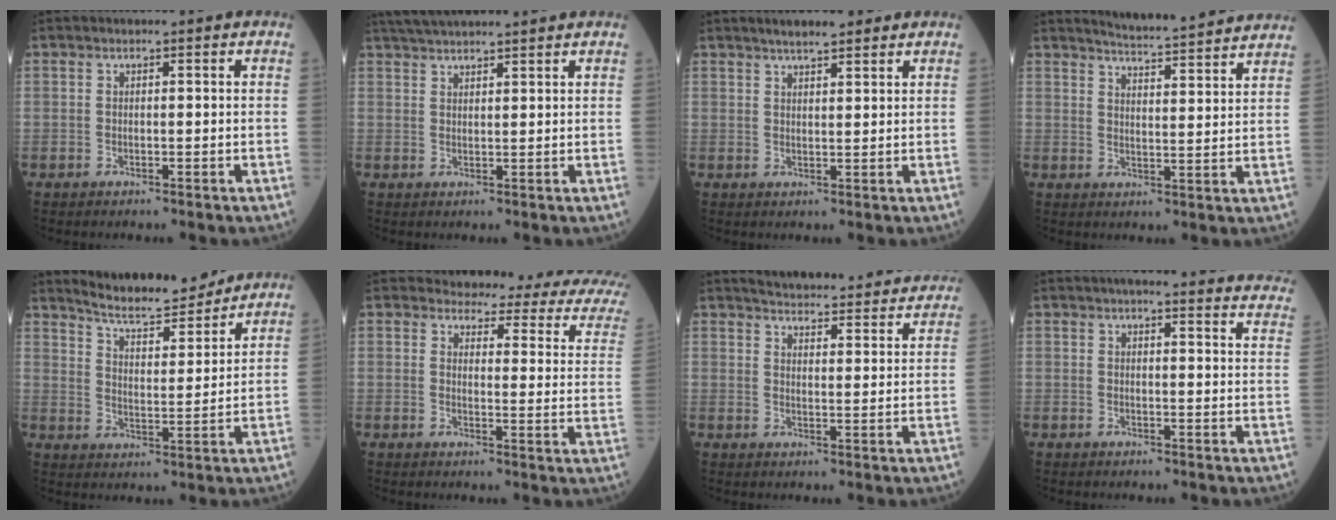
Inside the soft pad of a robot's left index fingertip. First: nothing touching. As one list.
[{"total": 8.1, "force": [7.3, -0.3, 3.5], "torque": [-0.061, 0.037, 0.118]}, {"total": 4.8, "force": [3.8, 0.9, 2.8], "torque": [-0.045, 0.017, 0.061]}, {"total": 14.1, "force": [13.3, -0.5, 4.5], "torque": [-0.075, -0.009, 0.169]}, {"total": 10.3, "force": [9.8, 1.1, 3.0], "torque": [-0.057, 0.000, 0.160]}, {"total": 15.6, "force": [14.2, 2.9, 5.8], "torque": [-0.045, -0.060, 0.130]}, {"total": 23.2, "force": [22.0, 3.0, 6.6], "torque": [-0.089, -0.025, 0.265]}, {"total": 20.6, "force": [19.5, 1.6, 6.5], "torque": [-0.067, -0.057, 0.203]}]